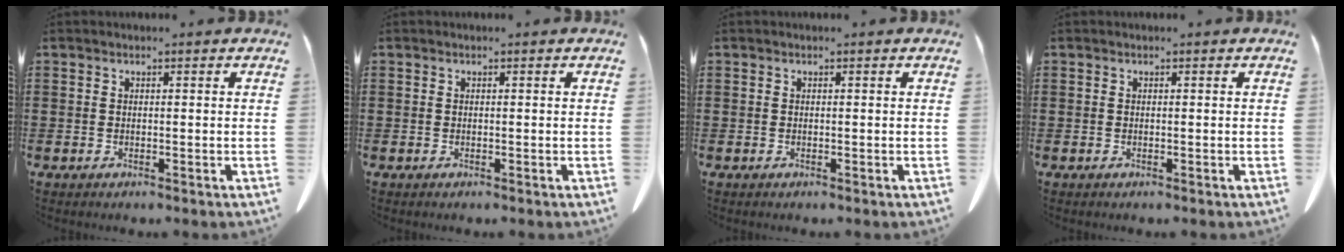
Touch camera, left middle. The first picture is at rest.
{"total": 0.0}
{"total": 0.0}
{"total": 0.0}